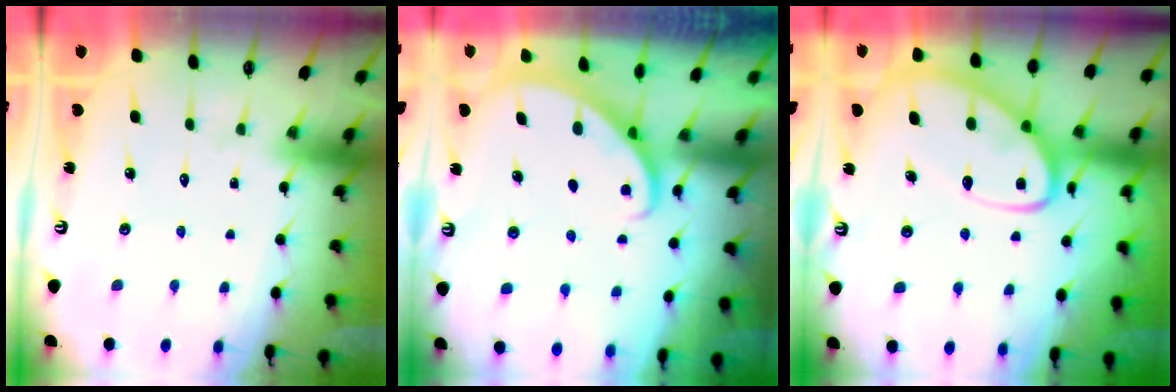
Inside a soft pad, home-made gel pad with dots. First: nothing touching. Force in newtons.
{"total": 2.1, "press": 2.1, "slide": 0.2}
{"total": 13.7, "press": 13.6, "slide": 1.4}